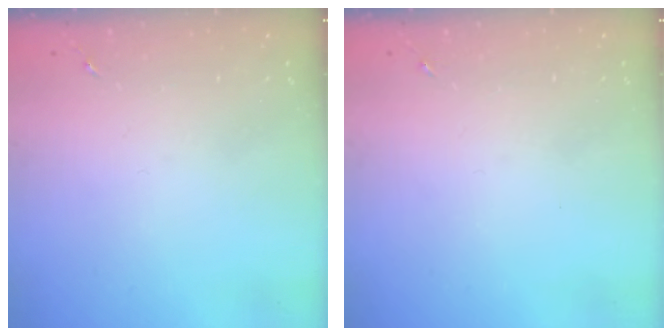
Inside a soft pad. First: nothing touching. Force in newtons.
{"total": 0.0}